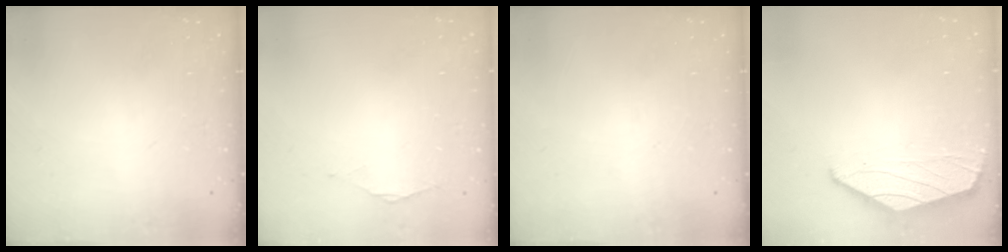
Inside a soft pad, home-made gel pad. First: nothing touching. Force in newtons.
{"total": 1.3, "press": 1.3, "slide": 0.3}
{"total": 0.0}
{"total": 0.8, "press": 0.6, "slide": 0.5}